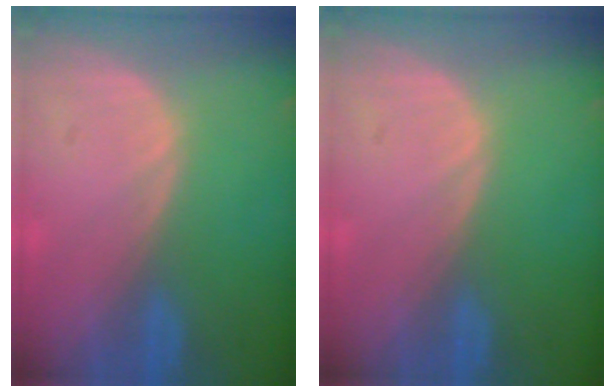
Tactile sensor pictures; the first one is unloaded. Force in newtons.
{"total": 0.0}